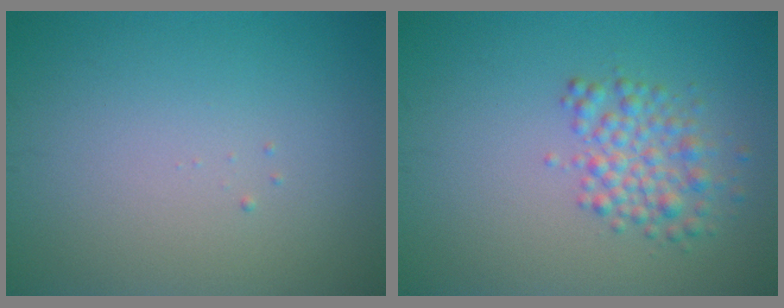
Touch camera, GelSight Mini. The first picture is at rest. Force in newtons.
{"total": 3.1, "press": 3.1, "slide": 0.0}